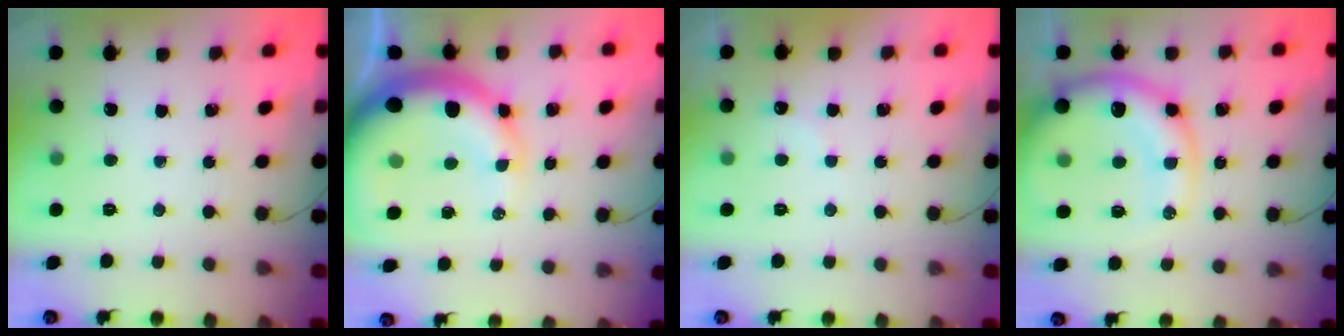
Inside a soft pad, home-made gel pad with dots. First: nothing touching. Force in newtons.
{"total": 16.7, "press": 16.3, "slide": 3.4}
{"total": 5.3, "press": 5.2, "slide": 0.9}
{"total": 16.2, "press": 15.6, "slide": 4.3}